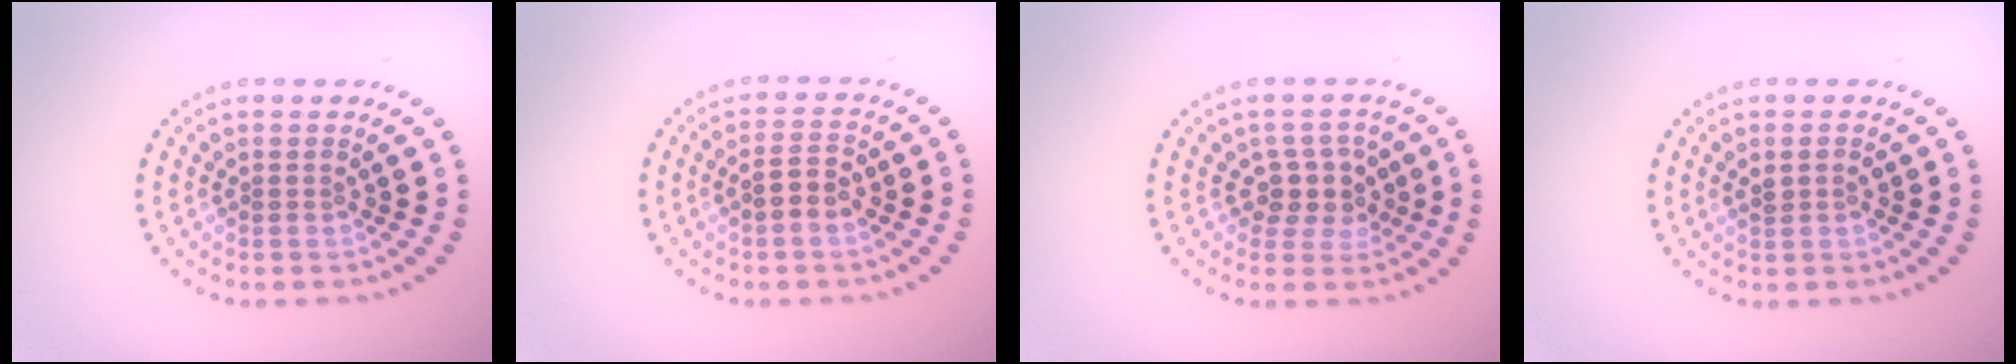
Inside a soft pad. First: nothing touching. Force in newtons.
{"total": 2.4, "press": 2.4, "slide": 0.6}
{"total": 2.9, "press": 2.4, "slide": 1.6}
{"total": 1.2, "press": 1.2, "slide": 0.1}